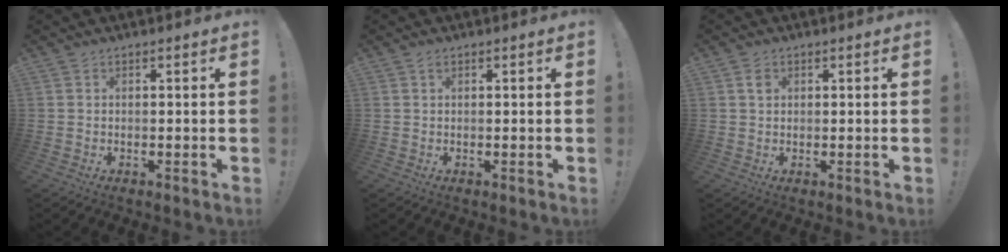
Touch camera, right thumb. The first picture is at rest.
{"total": 0.7, "force": [0.5, 0.4, 0.3], "torque": [-0.001, -0.003, 0.007]}
{"total": 1.7, "force": [0.7, 1.4, 0.7], "torque": [0.008, -0.007, 0.008]}